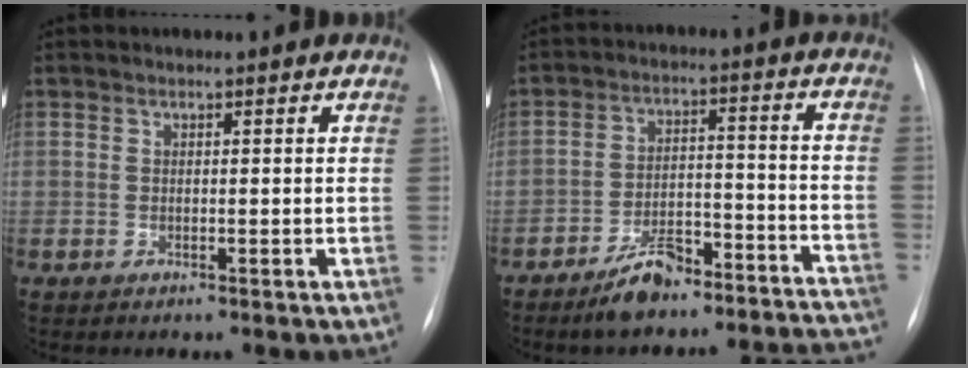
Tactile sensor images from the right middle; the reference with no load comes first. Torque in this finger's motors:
{"motor_torque": [0.97, -1.17, 0.63, 0.12]}